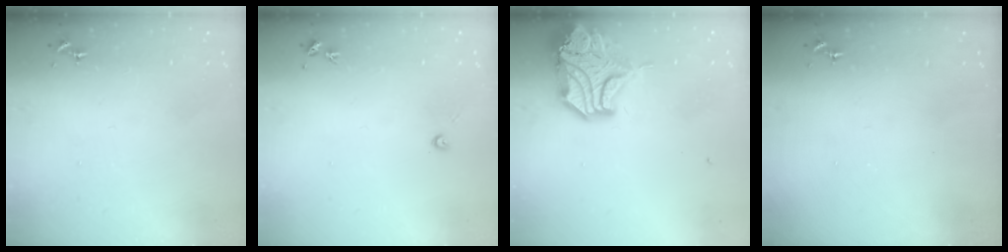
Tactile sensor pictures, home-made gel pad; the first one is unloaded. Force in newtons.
{"total": 3.9, "press": 3.9, "slide": 0.5}
{"total": 18.1, "press": 17.9, "slide": 2.5}
{"total": 0.0}